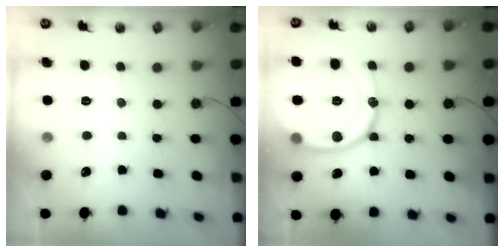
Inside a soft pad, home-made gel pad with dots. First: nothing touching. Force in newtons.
{"total": 21.9, "press": 21.7, "slide": 2.5}